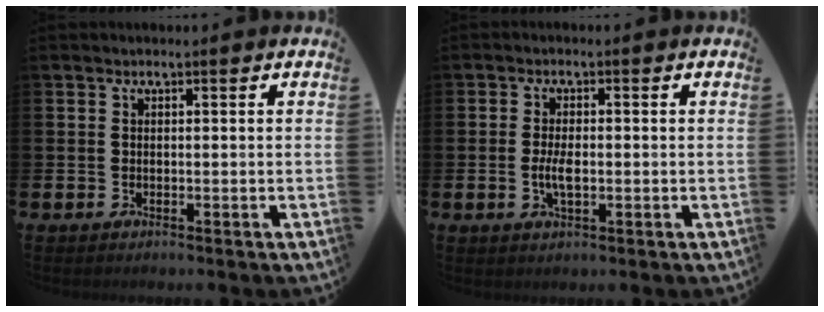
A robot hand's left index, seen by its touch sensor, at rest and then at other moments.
{"total": 3.3, "force": [-0.4, 1.3, 3.0], "torque": [-0.044, -0.004, -0.009]}